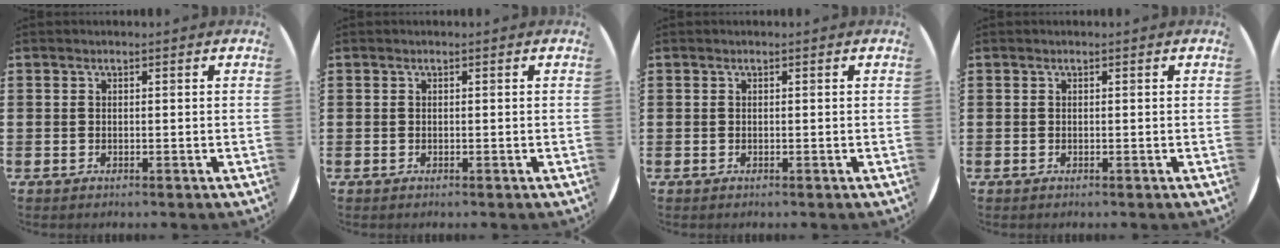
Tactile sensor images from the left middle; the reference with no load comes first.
{"total": 0.0}
{"total": 0.0}
{"total": 0.0}